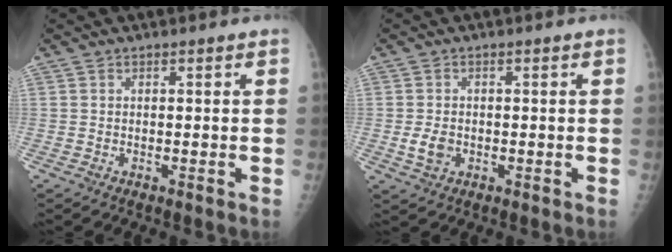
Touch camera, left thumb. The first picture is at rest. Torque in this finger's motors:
{"motor_torque": [-0.32, 0.13, 0.30, -0.03, 0.02]}